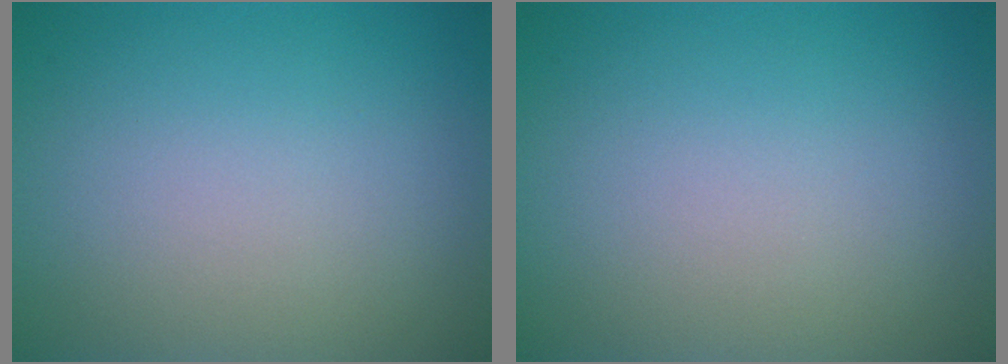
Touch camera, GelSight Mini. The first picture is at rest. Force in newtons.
{"total": 0.0}